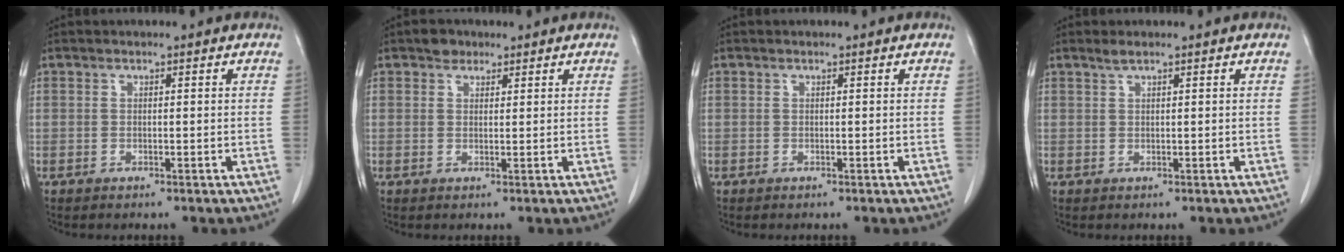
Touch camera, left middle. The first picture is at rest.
{"total": 2.0, "force": [1.4, 1.3, 0.5], "torque": [-0.009, 0.005, 0.021]}
{"total": 0.0}
{"total": 1.1, "force": [0.9, 0.0, 0.6], "torque": [-0.016, 0.003, 0.021]}